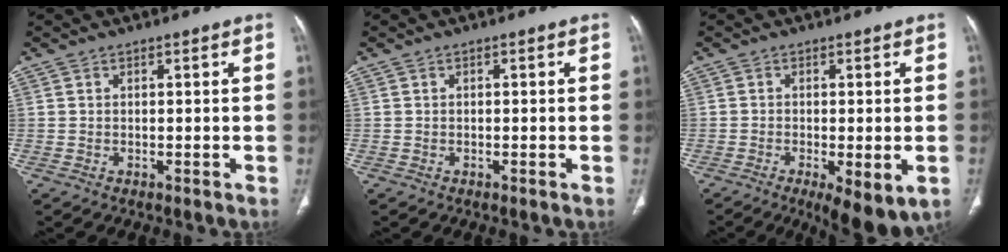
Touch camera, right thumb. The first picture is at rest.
{"total": 0.0}
{"total": 9.8, "force": [-4.2, 3.4, 8.2], "torque": [-0.117, -0.010, -0.060]}